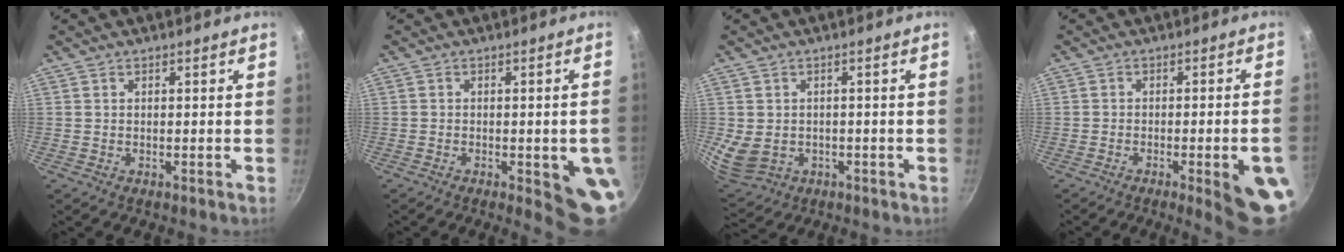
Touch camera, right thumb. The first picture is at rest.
{"total": 9.1, "force": [-2.4, 2.8, 8.3], "torque": [-0.069, 0.007, -0.024]}
{"total": 7.3, "force": [-0.9, 5.9, 4.1], "torque": [-0.063, -0.002, 0.001]}
{"total": 11.4, "force": [-4.0, 2.4, 10.3], "torque": [-0.103, 0.019, -0.047]}